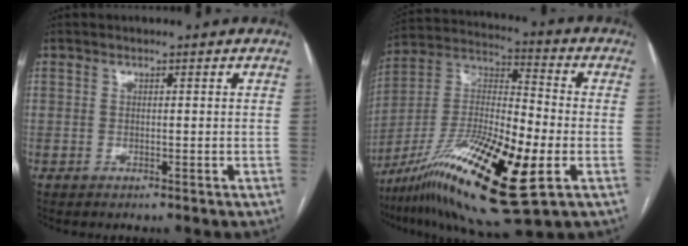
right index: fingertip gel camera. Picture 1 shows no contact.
{"total": 23.5, "force": [-9.4, 4.4, 21.1], "torque": [-0.407, -0.027, -0.161]}